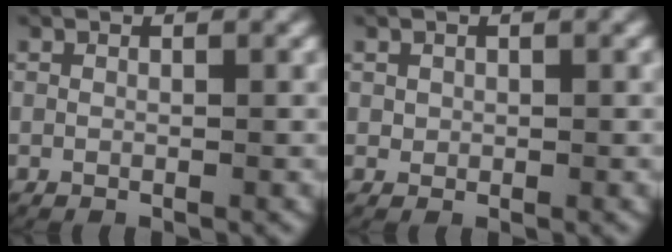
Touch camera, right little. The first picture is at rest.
{"total": 0.8, "force": [0.0, 0.8, 0.1], "torque": [-0.004, 0.001, -0.001]}